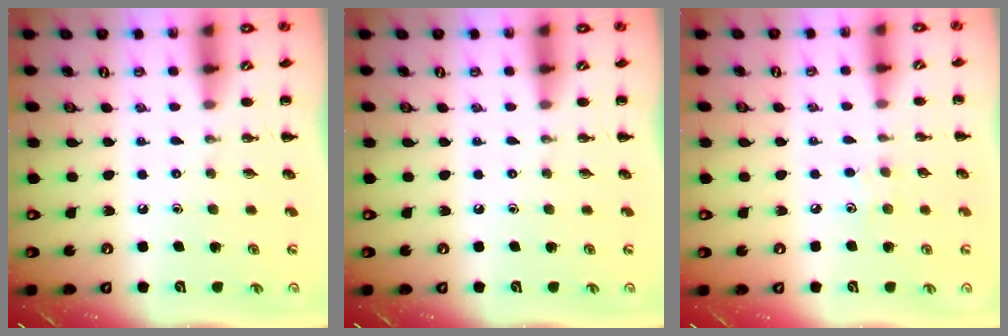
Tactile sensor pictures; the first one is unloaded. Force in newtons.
{"total": 0.0}
{"total": 4.5, "press": 4.3, "slide": 1.2}